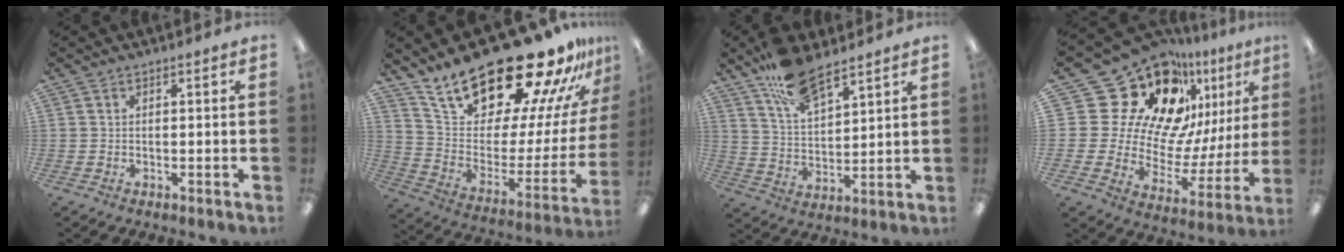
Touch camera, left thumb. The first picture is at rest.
{"total": 25.6, "force": [21.4, 7.9, 11.5], "torque": [-0.173, -0.170, 0.369]}
{"total": 11.8, "force": [8.8, 4.5, 6.4], "torque": [-0.121, -0.044, 0.163]}
{"total": 25.6, "force": [17.0, 15.8, 10.9], "torque": [-0.171, -0.136, 0.327]}